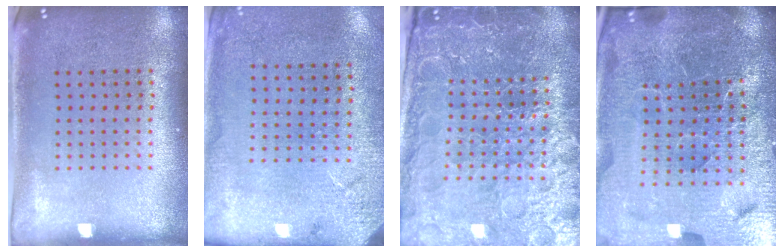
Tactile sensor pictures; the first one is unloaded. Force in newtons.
{"total": 2.6, "press": 2.3, "slide": 1.0}
{"total": 5.5, "press": 5.1, "slide": 2.1}
{"total": 7.1, "press": 6.1, "slide": 3.6}